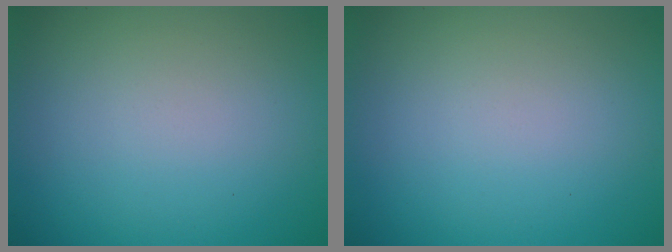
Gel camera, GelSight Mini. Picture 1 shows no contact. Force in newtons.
{"total": 0.0}